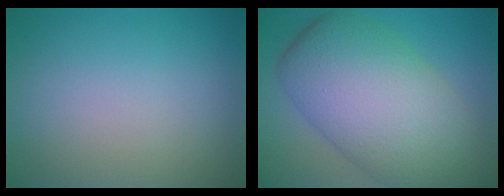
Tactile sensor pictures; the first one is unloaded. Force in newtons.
{"total": 12.0, "press": 12.0, "slide": 0.5}